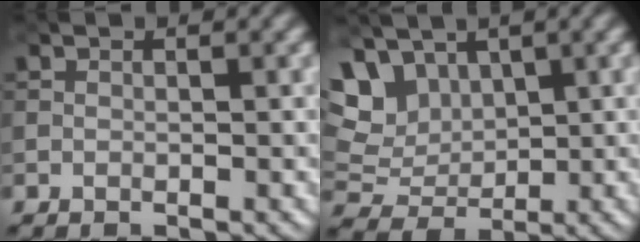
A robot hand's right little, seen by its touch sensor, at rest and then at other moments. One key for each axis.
{"total": 7.7, "fx": 3.3, "fy": 5.4, "fz": 4.2, "tx": -0.096, "ty": 0.017, "tz": 0.051}